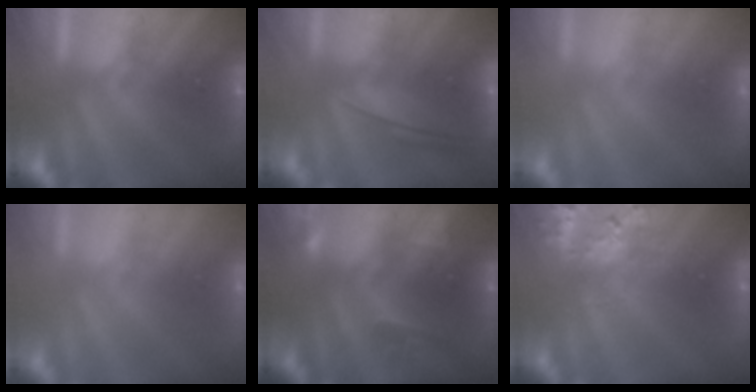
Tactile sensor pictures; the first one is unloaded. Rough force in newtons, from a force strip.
{"total": 6.6}
{"total": 2.6}
{"total": 2.6}
{"total": 2.4}
{"total": 2.8}